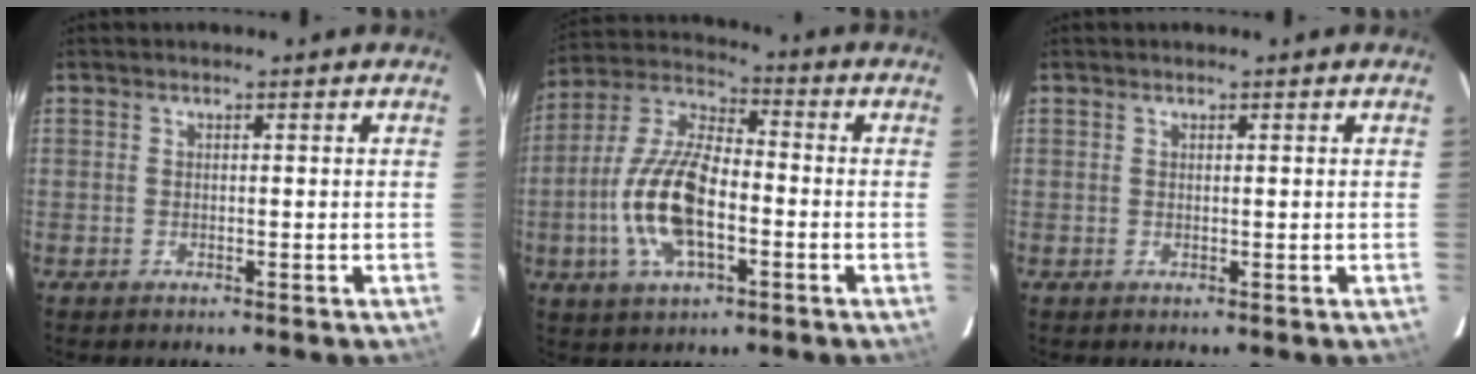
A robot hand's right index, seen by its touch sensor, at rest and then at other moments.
{"total": 14.9, "force": [-3.6, 6.5, 12.8], "torque": [-0.272, 0.002, -0.072]}
{"total": 0.0}